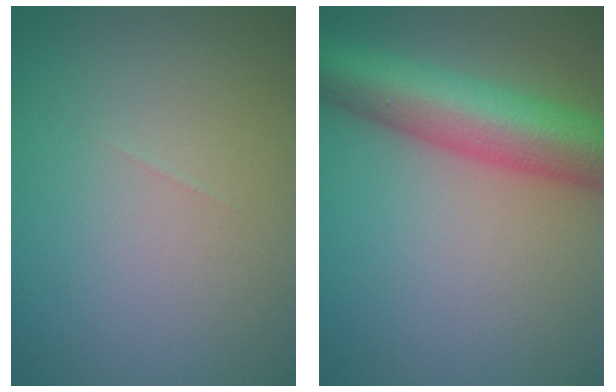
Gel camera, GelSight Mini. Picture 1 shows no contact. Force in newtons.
{"total": 9.4, "press": 9.4, "slide": 0.3}